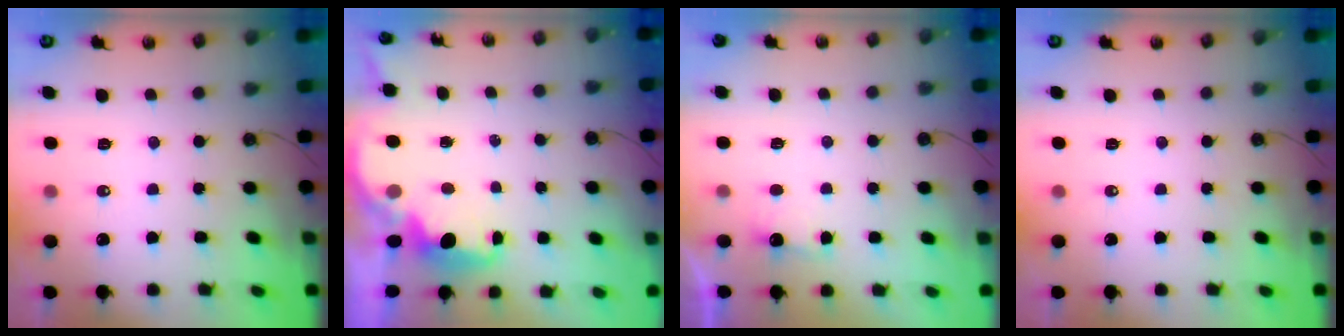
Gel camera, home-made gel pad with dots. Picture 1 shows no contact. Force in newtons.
{"total": 2.1, "press": 2.0, "slide": 0.8}
{"total": 2.4, "press": 2.3, "slide": 0.8}
{"total": 0.0}